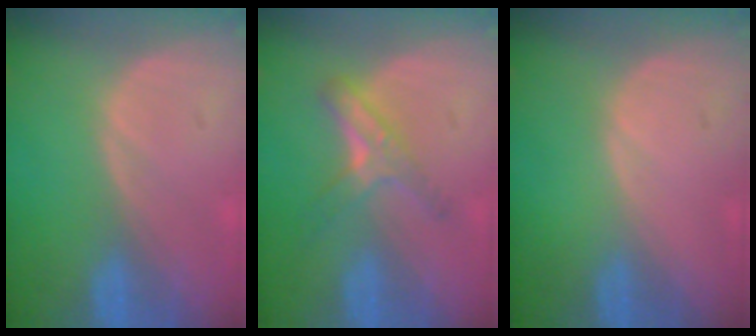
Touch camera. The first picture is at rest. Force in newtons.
{"total": 5.4, "press": 4.8, "slide": 2.6}
{"total": 0.0}